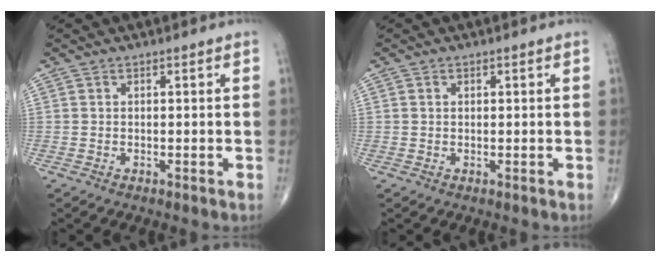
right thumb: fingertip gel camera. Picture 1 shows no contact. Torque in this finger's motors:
{"motor_torque": [-0.23, -0.20, 0.04, 0.13, 0.05]}